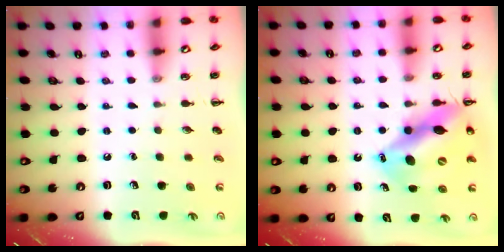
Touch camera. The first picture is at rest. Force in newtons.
{"total": 15.1, "press": 14.4, "slide": 4.5}